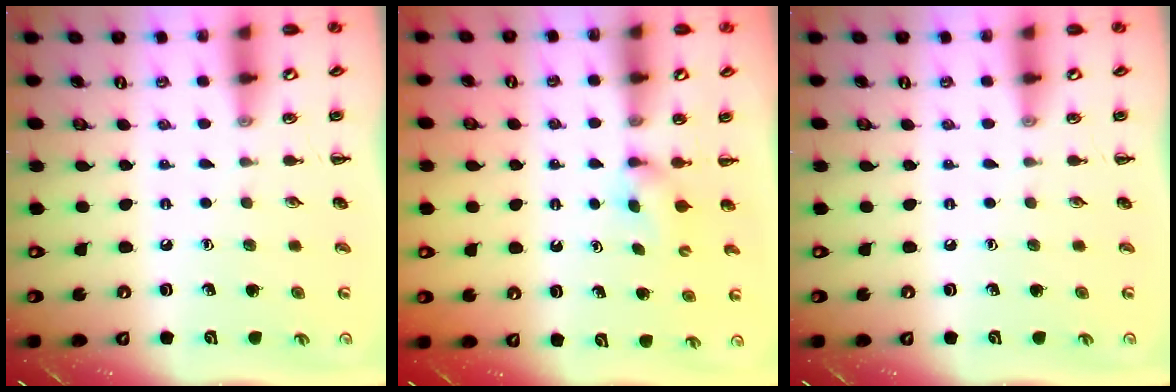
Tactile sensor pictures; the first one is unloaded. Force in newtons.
{"total": 2.4, "press": 2.3, "slide": 0.9}
{"total": 0.0}